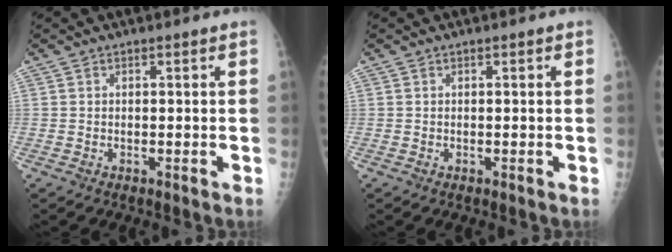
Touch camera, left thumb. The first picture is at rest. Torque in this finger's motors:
{"motor_torque": [0.00, 0.00, -0.09, 0.06, 0.00]}